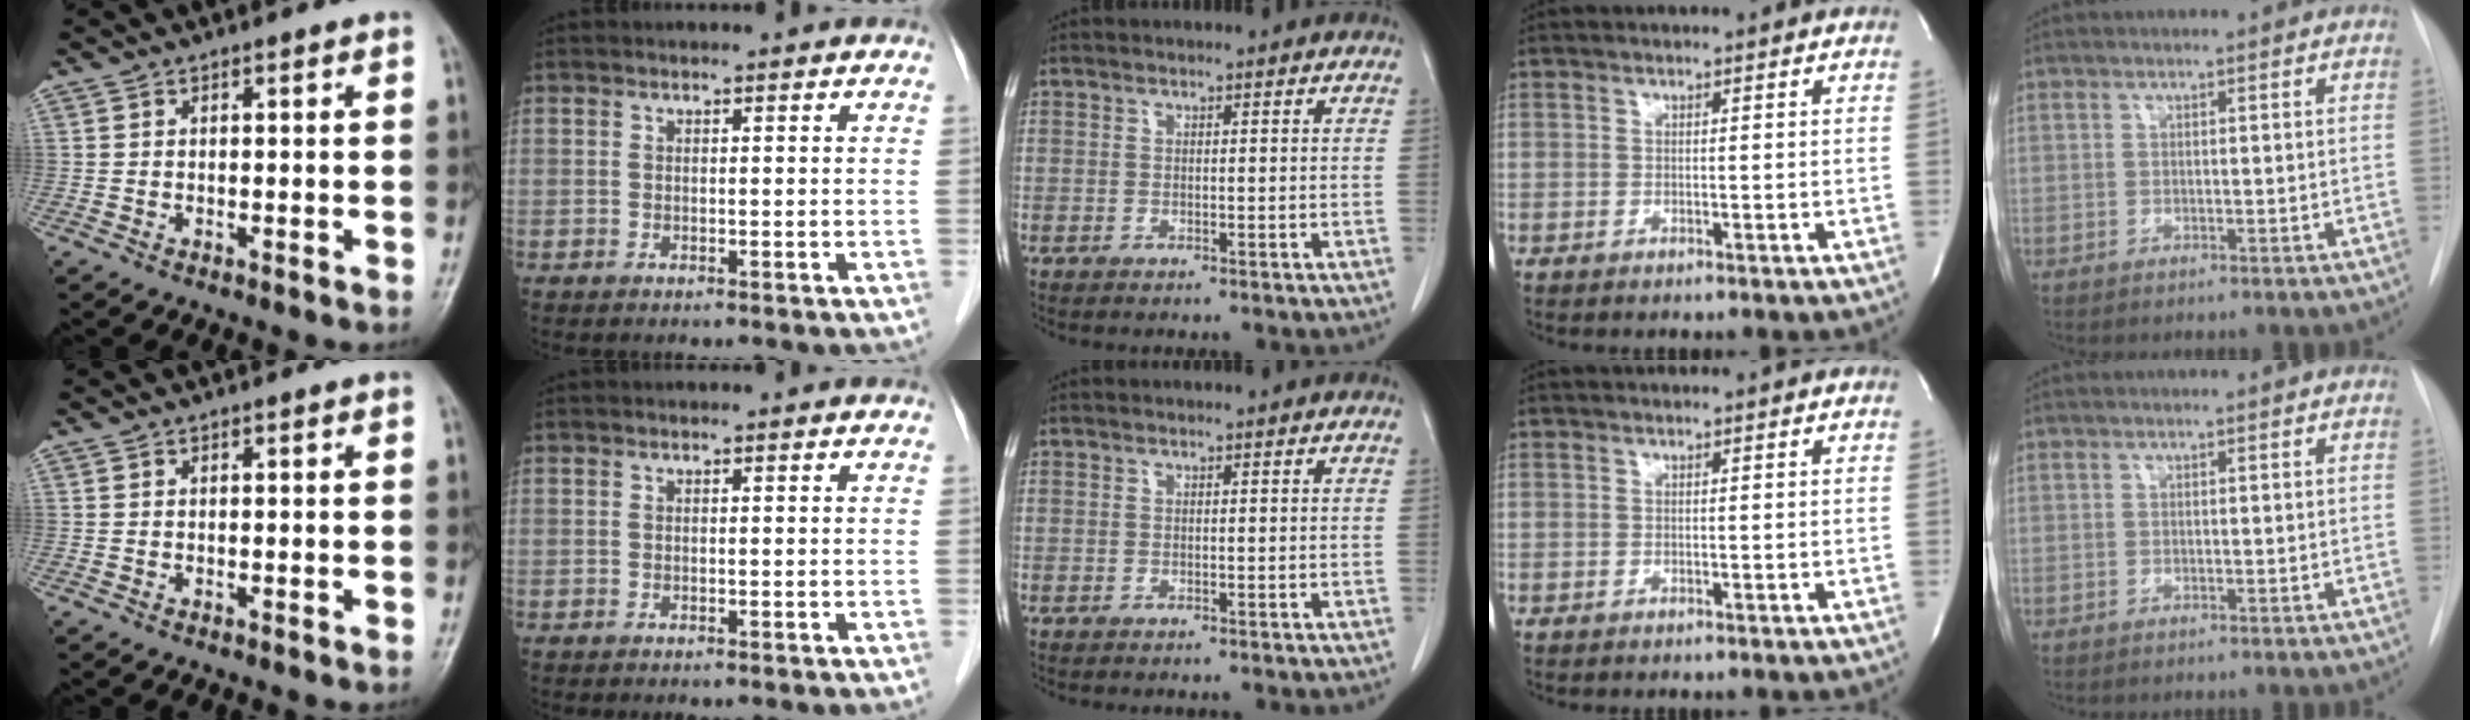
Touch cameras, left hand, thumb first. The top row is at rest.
{}